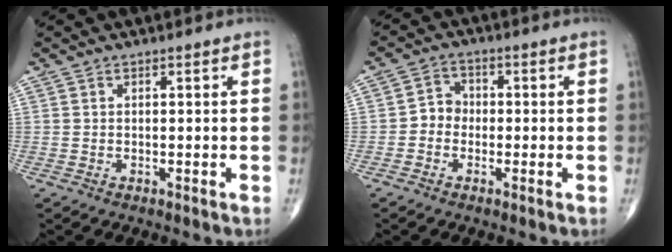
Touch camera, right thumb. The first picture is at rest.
{"total": 3.7, "force": [-1.0, 3.2, 1.6], "torque": [-0.008, 0.014, -0.029]}